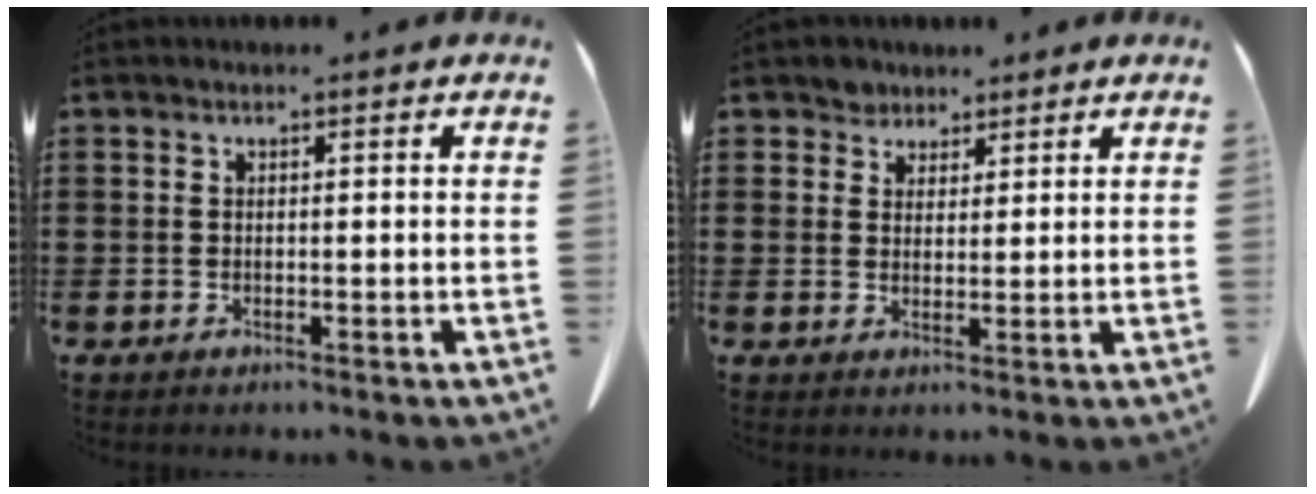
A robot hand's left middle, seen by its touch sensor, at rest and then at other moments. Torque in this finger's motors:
{"motor_torque": [-0.49, 0.65, 0.04, -0.01]}